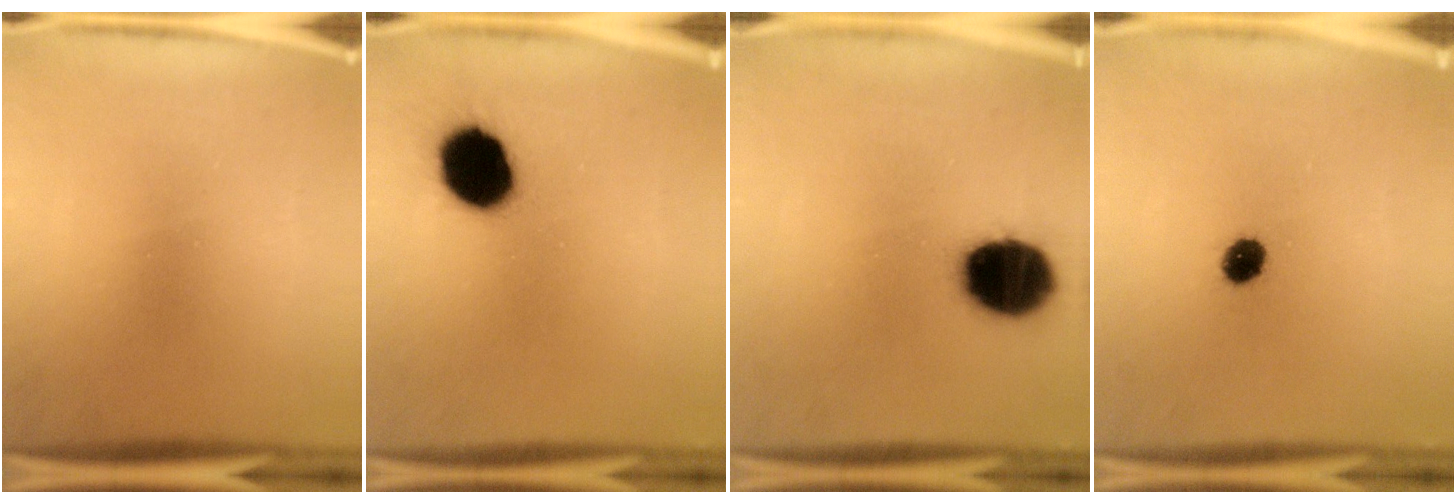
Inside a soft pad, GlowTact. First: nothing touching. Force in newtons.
{"total": 14.6}
{"total": 18.1}
{"total": 4.7}